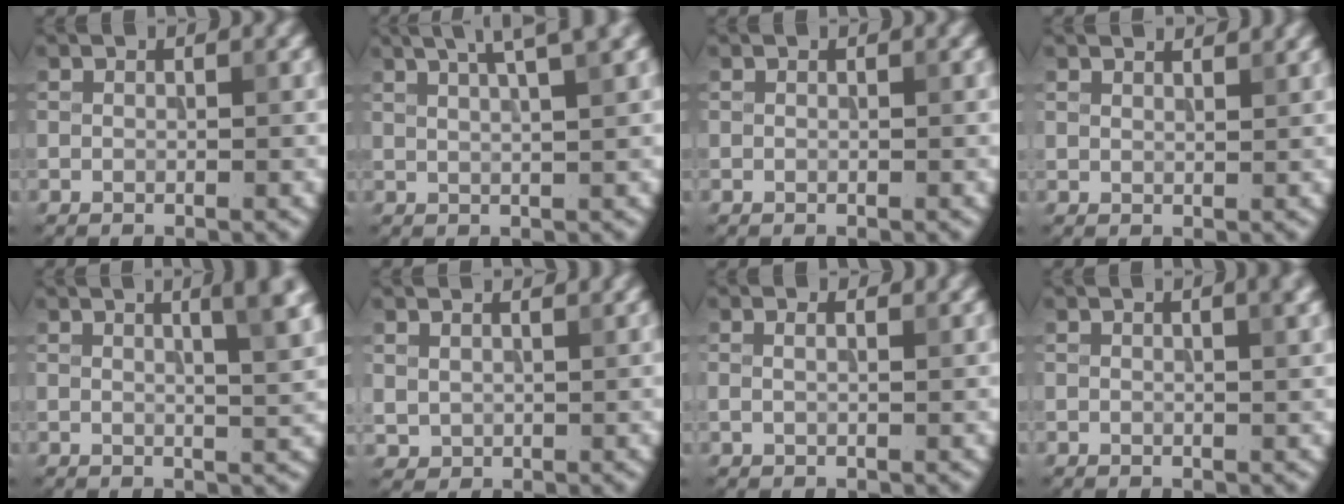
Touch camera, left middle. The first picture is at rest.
{"total": 6.1, "force": [3.8, 1.8, 4.5], "torque": [-0.043, 0.033, 0.027]}
{"total": 0.0}
{"total": 2.1, "force": [2.0, 0.3, 0.5], "torque": [-0.013, 0.002, 0.029]}
{"total": 5.2, "force": [2.3, 1.5, 4.4], "torque": [-0.036, 0.014, 0.018]}
{"total": 2.4, "force": [1.9, 1.3, 0.9], "torque": [-0.026, 0.003, 0.035]}
{"total": 2.3, "force": [1.4, 1.0, 1.6], "torque": [-0.015, 0.002, -0.002]}
{"total": 2.1, "force": [1.0, 0.7, 1.7], "torque": [-0.011, 0.005, 0.009]}